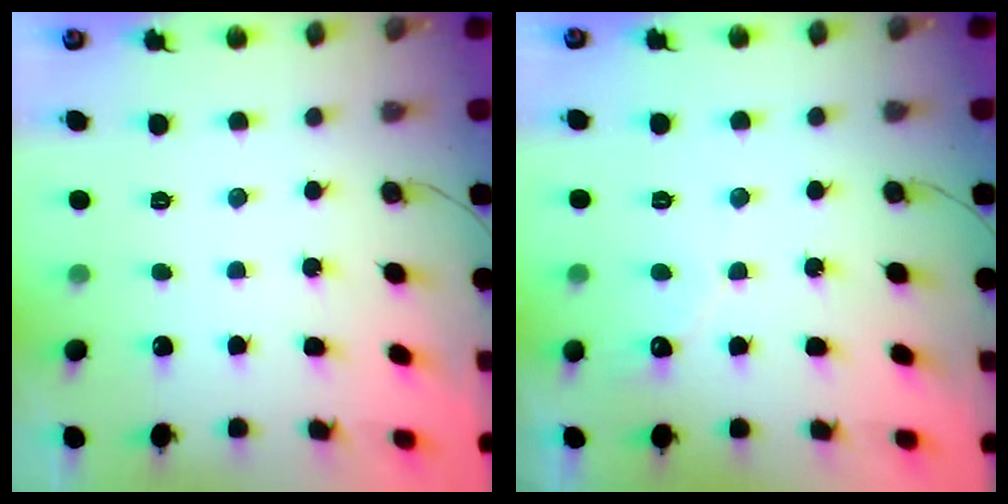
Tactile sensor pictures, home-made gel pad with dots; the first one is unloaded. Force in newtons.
{"total": 3.1, "press": 3.1, "slide": 0.2}